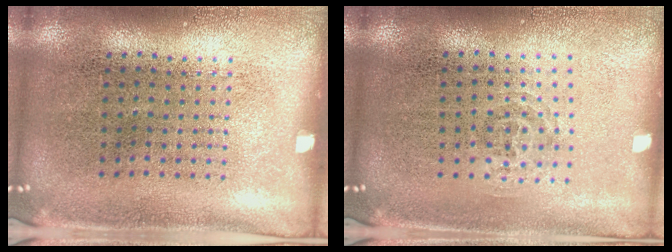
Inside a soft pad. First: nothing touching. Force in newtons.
{"total": 0.9, "press": 0.6, "slide": 0.7}